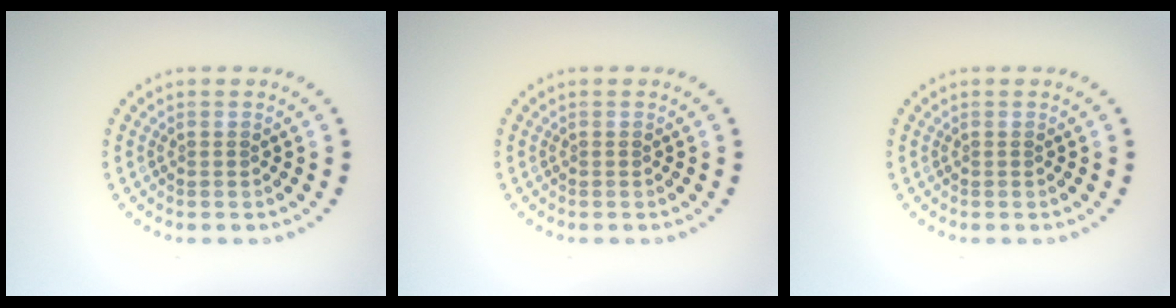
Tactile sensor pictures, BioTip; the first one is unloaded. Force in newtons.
{"total": 0.0}
{"total": 0.0}